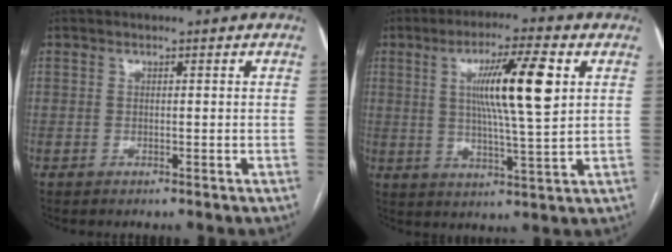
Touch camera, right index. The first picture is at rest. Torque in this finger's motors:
{"motor_torque": [1.66, 0.48, 0.39, 0.17]}